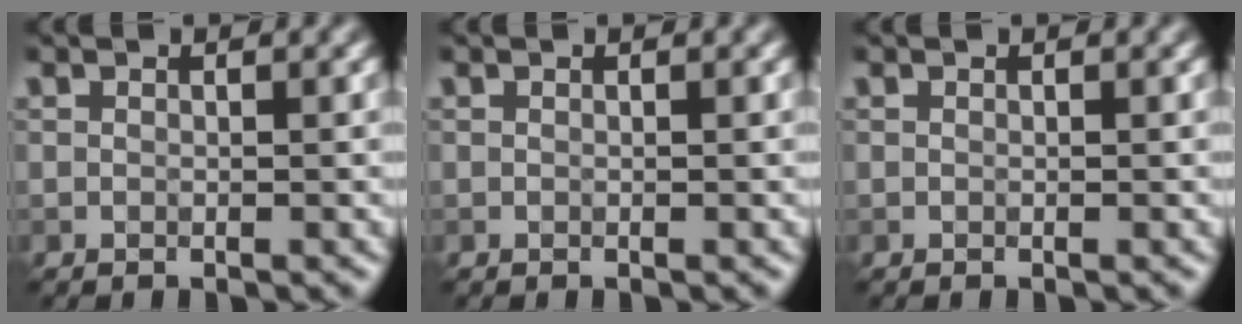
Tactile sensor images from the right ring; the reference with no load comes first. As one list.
[{"total": 0.0}, {"total": 0.0}]